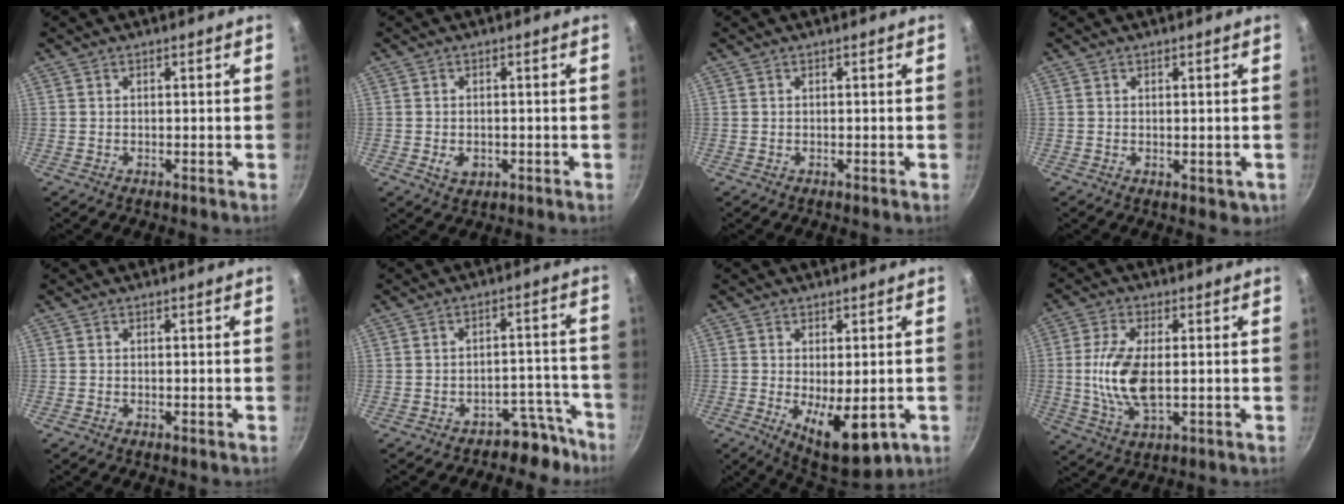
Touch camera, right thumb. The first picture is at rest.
{"total": 3.2, "force": [-0.8, 2.3, 2.1], "torque": [-0.031, 0.000, -0.006]}
{"total": 0.0}
{"total": 2.1, "force": [-0.1, 1.2, 1.8], "torque": [-0.018, -0.007, 0.000]}
{"total": 0.0}
{"total": 6.9, "force": [-5.4, 4.0, 1.5], "torque": [0.052, 0.075, -0.067]}
{"total": 11.2, "force": [-2.8, 4.8, 9.8], "torque": [-0.129, -0.015, -0.025]}
{"total": 10.8, "force": [0.0, 5.2, 9.4], "torque": [-0.193, -0.005, -0.001]}